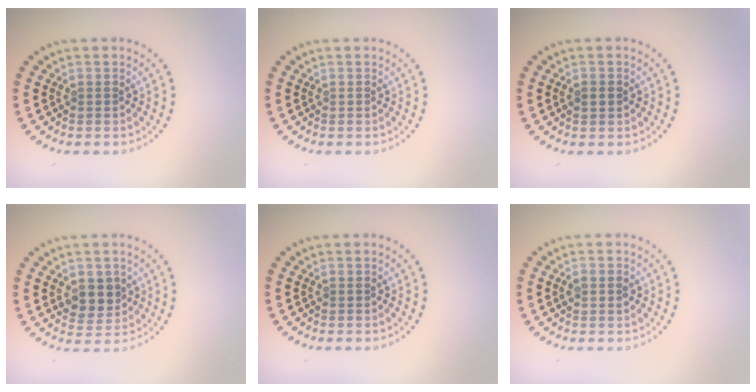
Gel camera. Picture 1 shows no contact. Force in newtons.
{"total": 0.0}
{"total": 1.4, "press": 1.4, "slide": 0.1}
{"total": 2.9, "press": 2.7, "slide": 0.9}
{"total": 0.0}
{"total": 0.9, "press": 0.9, "slide": 0.1}